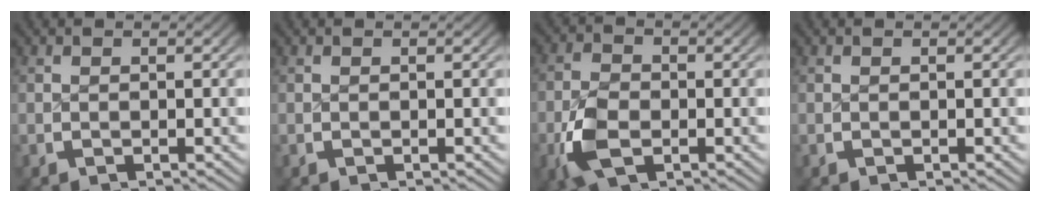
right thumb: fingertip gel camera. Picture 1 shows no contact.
{"total": 0.0}
{"total": 5.1, "force": [-1.6, 3.5, 3.4], "torque": [-0.082, -0.015, -0.025]}
{"total": 1.1, "force": [0.0, -0.8, -0.7], "torque": [0.013, 0.001, 0.002]}